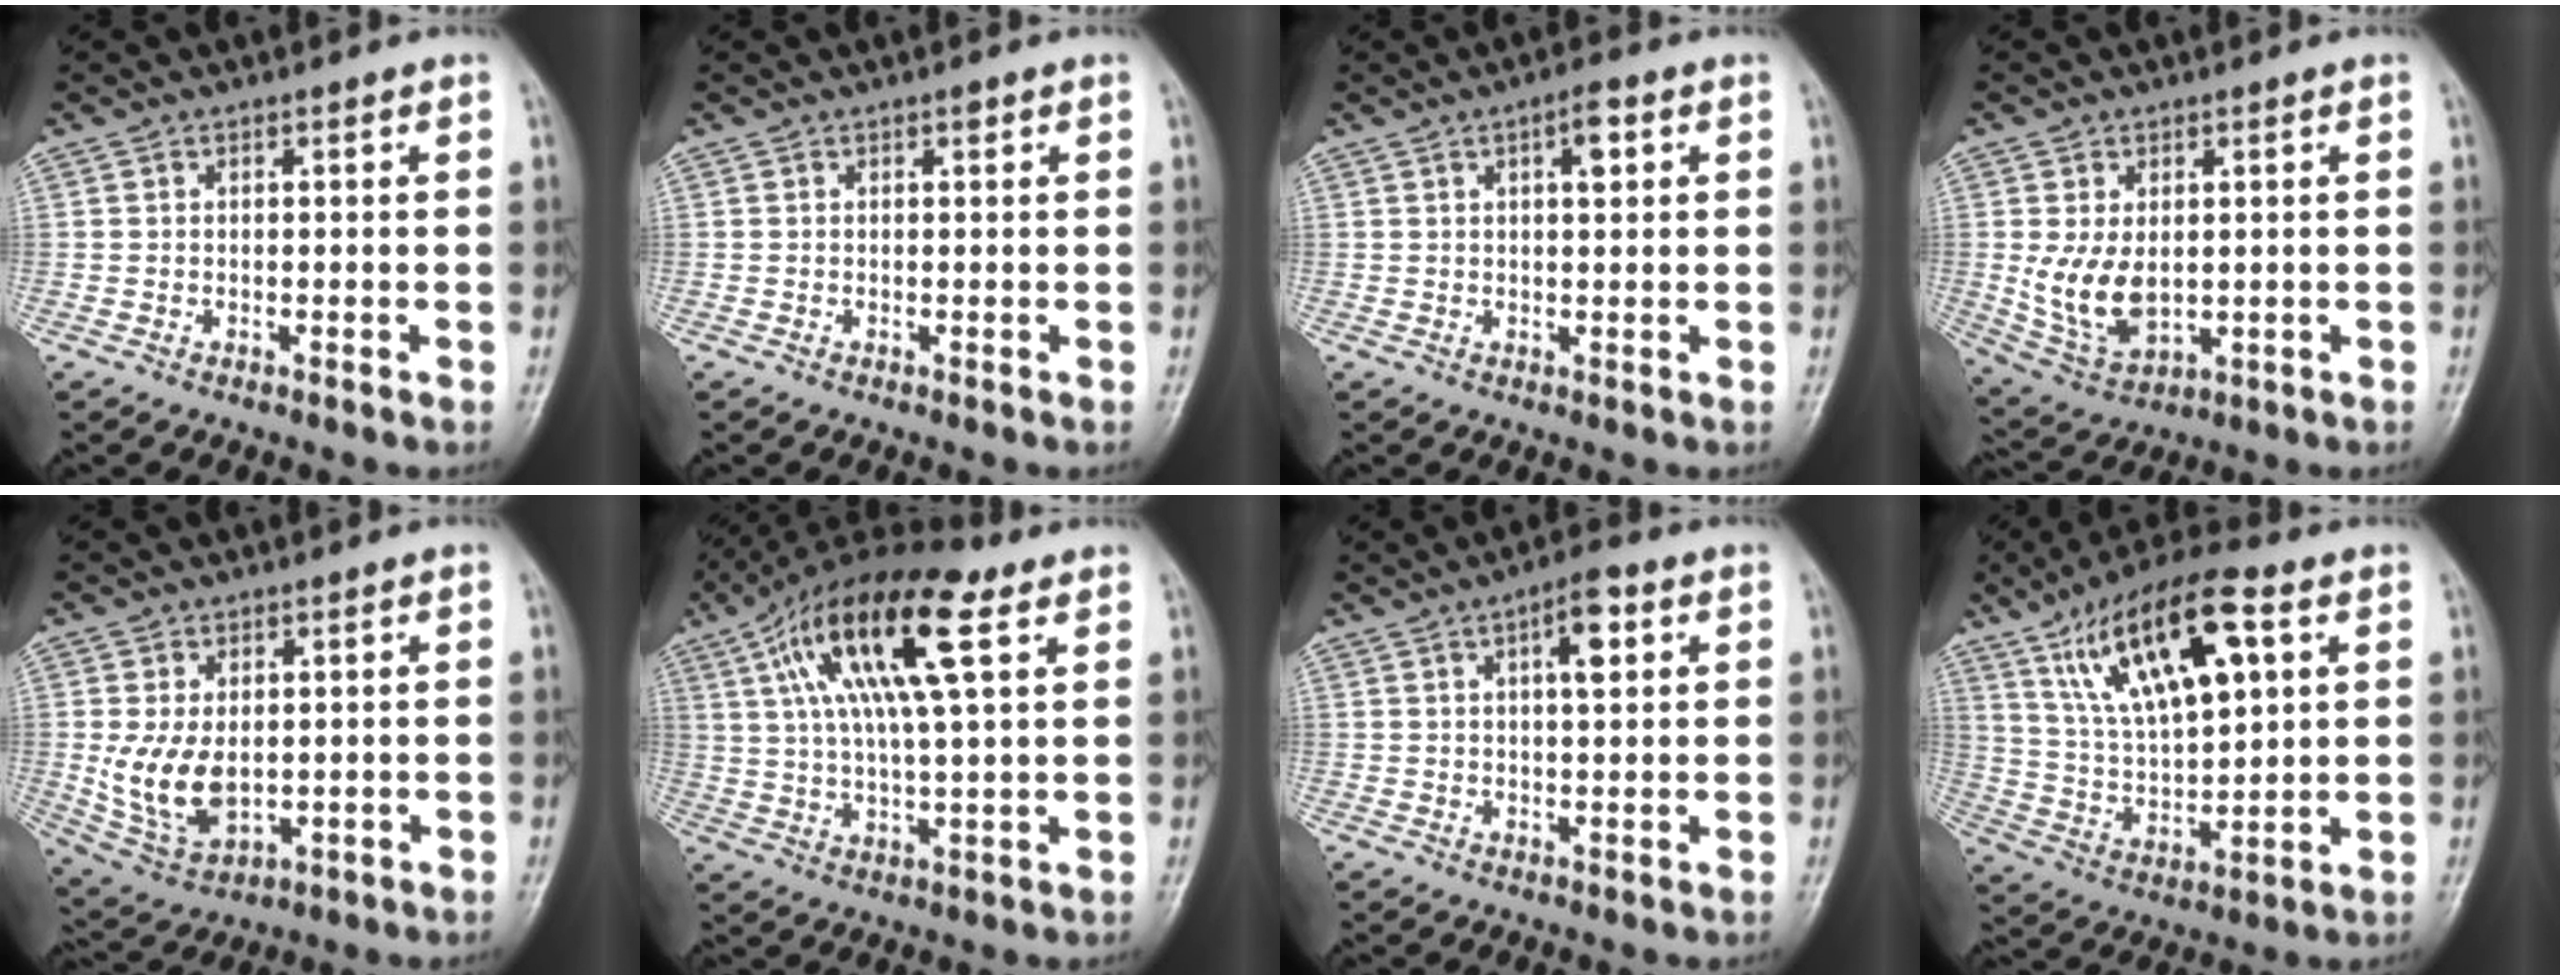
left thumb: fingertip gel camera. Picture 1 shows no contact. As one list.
[{"total": 0.6, "force": [0.3, 0.3, 0.4], "torque": [-0.004, -0.001, 0.004]}, {"total": 3.8, "force": [1.4, 1.5, 3.2], "torque": [-0.043, 0.001, 0.019]}, {"total": 9.3, "force": [0.3, 5.9, 7.1], "torque": [-0.126, -0.012, 0.024]}, {"total": 10.2, "force": [0.0, 6.5, 7.9], "torque": [-0.142, -0.010, 0.019]}, {"total": 19.6, "force": [7.9, 5.8, 17.0], "torque": [-0.313, 0.007, 0.136]}, {"total": 6.0, "force": [2.2, 2.2, 5.1], "torque": [-0.069, 0.002, 0.030]}, {"total": 19.2, "force": [8.2, 7.5, 15.6], "torque": [-0.256, -0.012, 0.150]}]